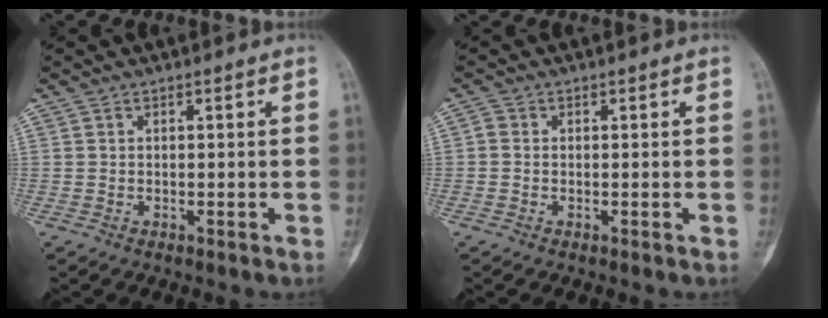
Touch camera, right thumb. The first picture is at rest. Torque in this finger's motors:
{"motor_torque": [-0.05, 0.01, -0.08, -0.29, 0.00]}